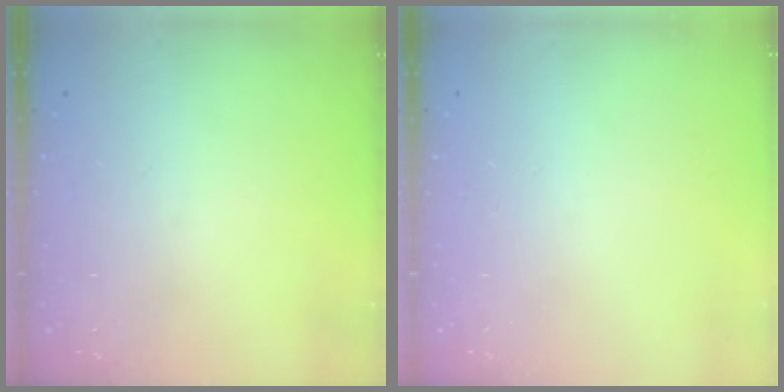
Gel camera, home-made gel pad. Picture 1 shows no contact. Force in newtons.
{"total": 0.0}